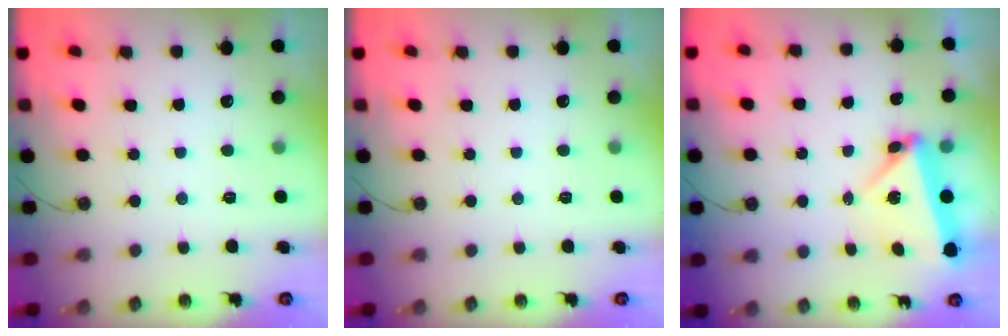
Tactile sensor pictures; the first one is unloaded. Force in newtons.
{"total": 0.0}
{"total": 5.9, "press": 5.0, "slide": 3.0}